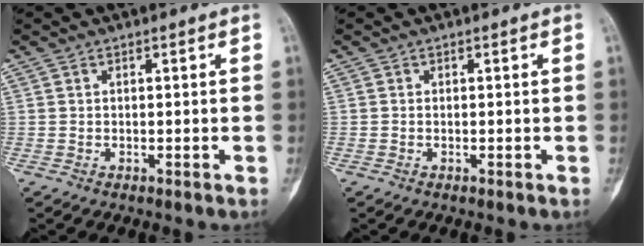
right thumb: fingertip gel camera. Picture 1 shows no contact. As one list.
[{"total": 0.0}]